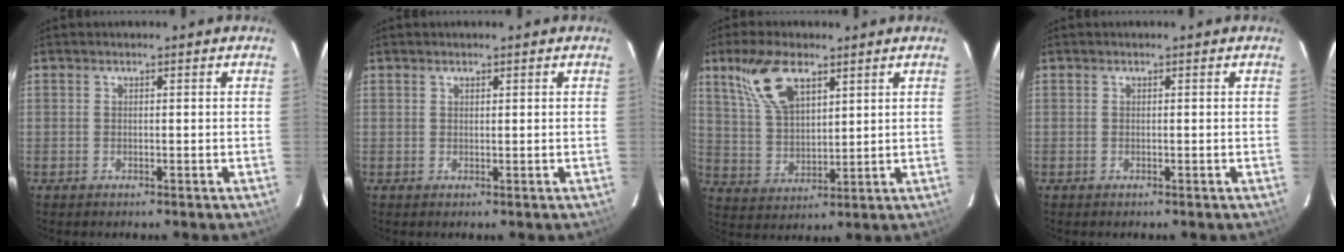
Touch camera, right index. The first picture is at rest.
{"total": 0.5, "force": [0.5, 0.2, 0.1], "torque": [-0.002, 0.002, 0.009]}
{"total": 10.9, "force": [6.2, 4.9, 7.4], "torque": [-0.146, 0.016, 0.130]}
{"total": 0.0}